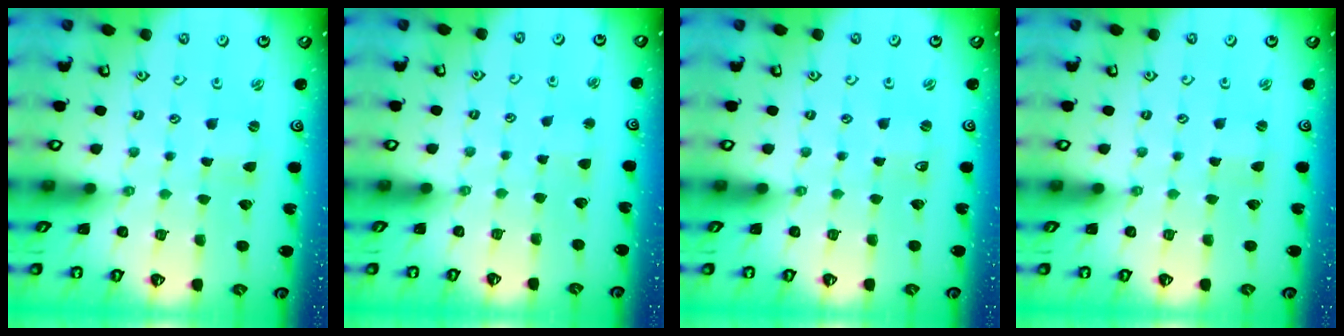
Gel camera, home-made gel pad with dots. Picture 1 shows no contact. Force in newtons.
{"total": 1.8, "press": 1.7, "slide": 0.3}
{"total": 2.0, "press": 2.0, "slide": 0.4}
{"total": 0.6, "press": 0.6, "slide": 0.0}